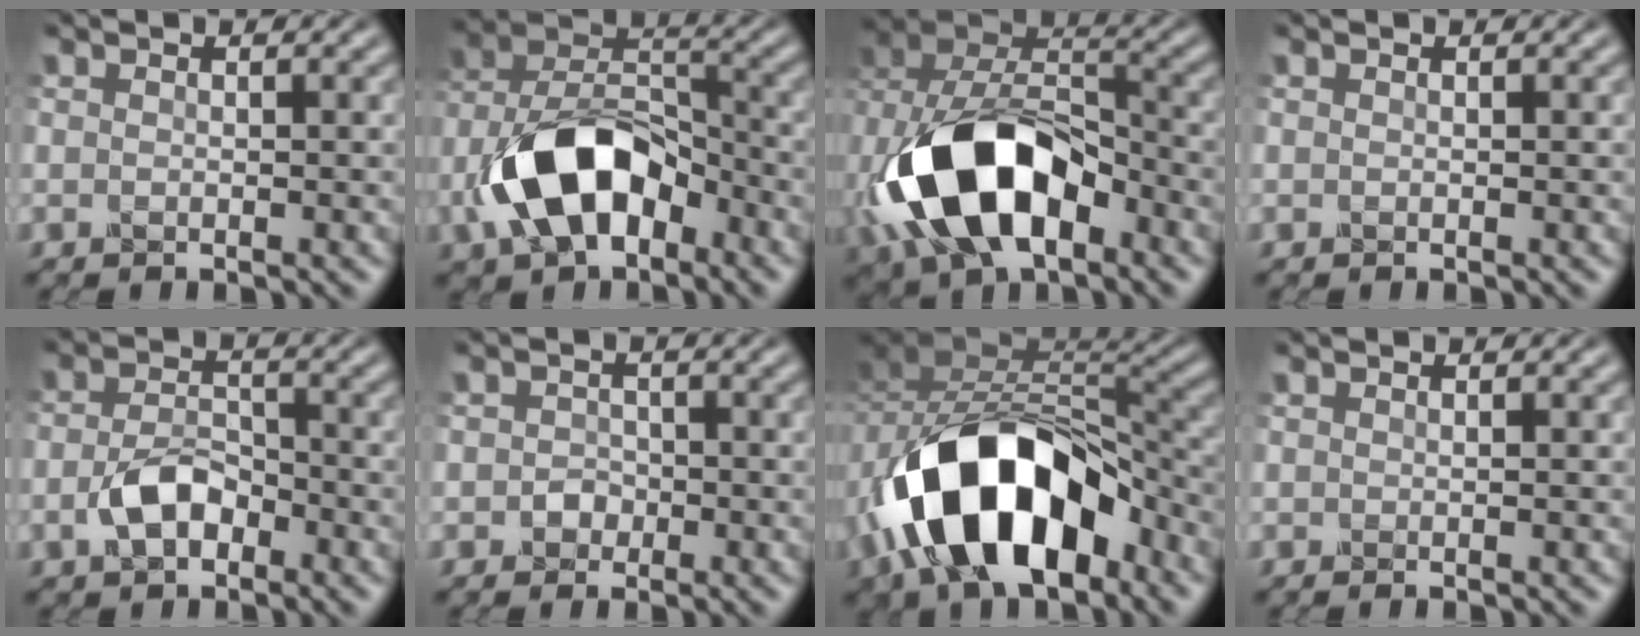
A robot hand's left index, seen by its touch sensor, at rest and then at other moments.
{"total": 9.3, "force": [-3.8, 5.5, 6.5], "torque": [-0.136, 0.018, -0.076]}
{"total": 12.6, "force": [-4.2, 7.8, 8.9], "torque": [-0.194, -0.008, -0.076]}
{"total": 0.0}
{"total": 3.5, "force": [-1.5, 2.2, 2.2], "torque": [-0.050, 0.009, -0.034]}
{"total": 1.1, "force": [-0.3, 1.0, 0.0], "torque": [0.000, 0.006, -0.012]}
{"total": 12.8, "force": [-5.1, 7.5, 9.0], "torque": [-0.145, 0.008, -0.086]}
{"total": 0.0}